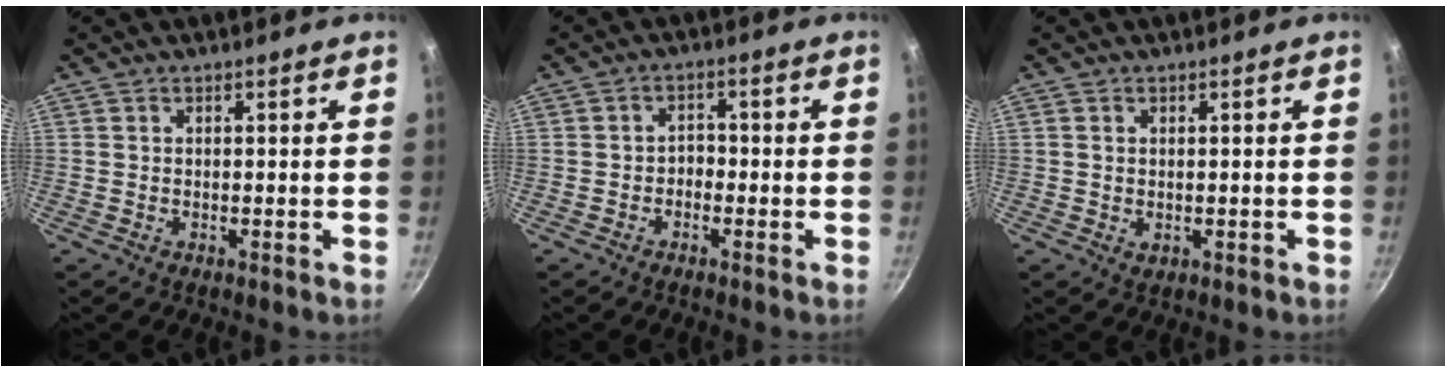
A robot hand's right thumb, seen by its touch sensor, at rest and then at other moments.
{"total": 2.3, "force": [-1.1, 1.7, 1.2], "torque": [-0.004, 0.017, -0.023]}
{"total": 1.1, "force": [0.0, 0.7, 0.8], "torque": [-0.012, -0.002, 0.001]}